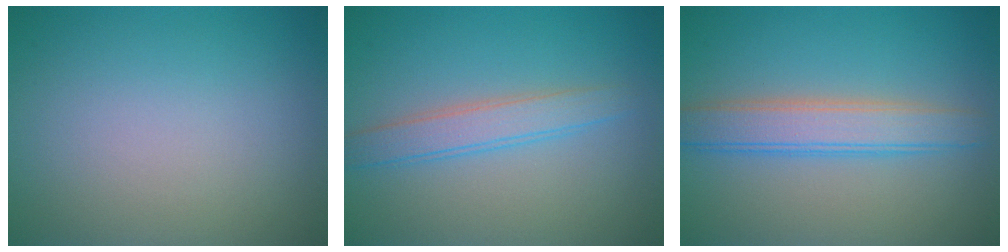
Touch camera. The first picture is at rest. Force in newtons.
{"total": 2.8, "press": 2.7, "slide": 0.1}
{"total": 4.2, "press": 4.2, "slide": 0.2}